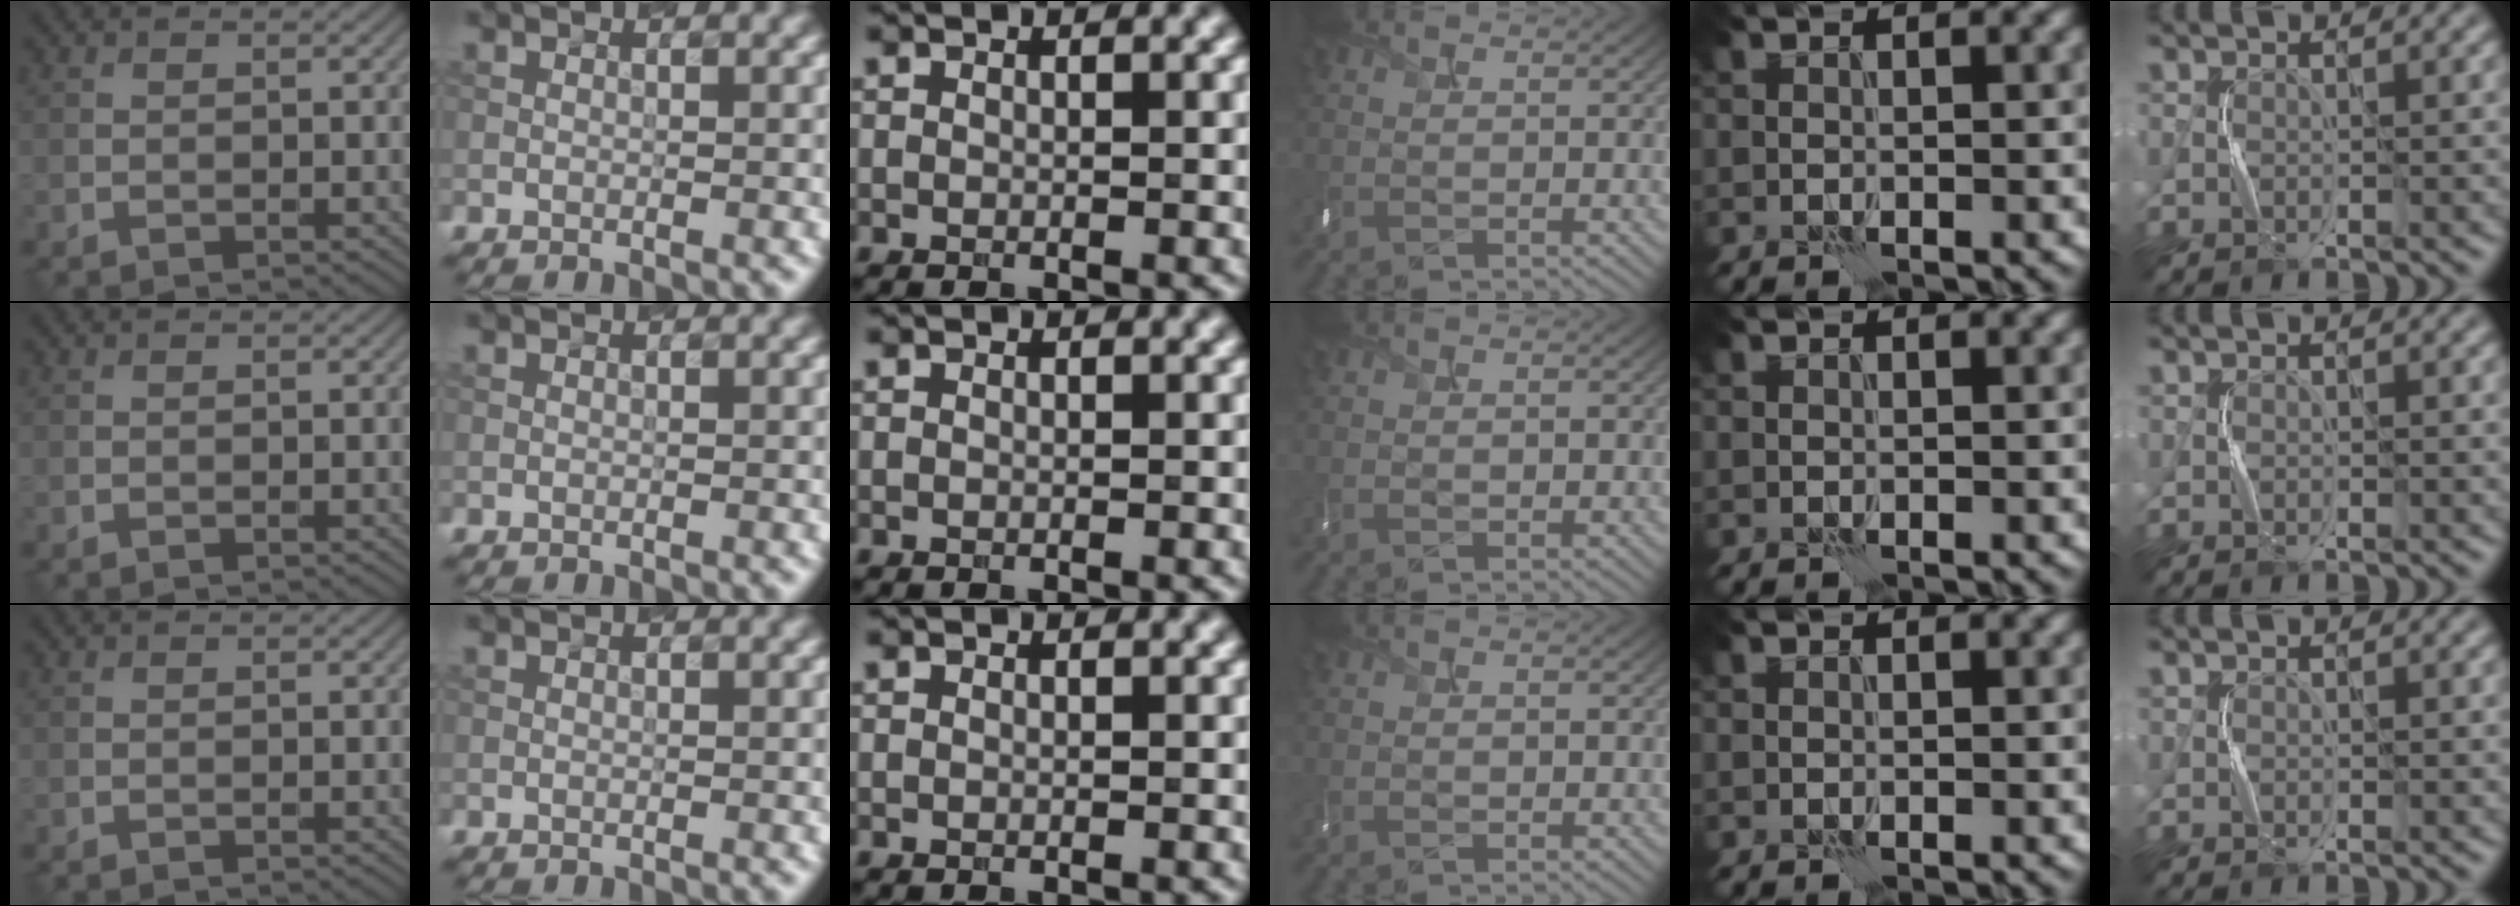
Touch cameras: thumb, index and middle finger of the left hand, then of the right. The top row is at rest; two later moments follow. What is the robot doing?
{"motion": "shake", "object": "handbell"}